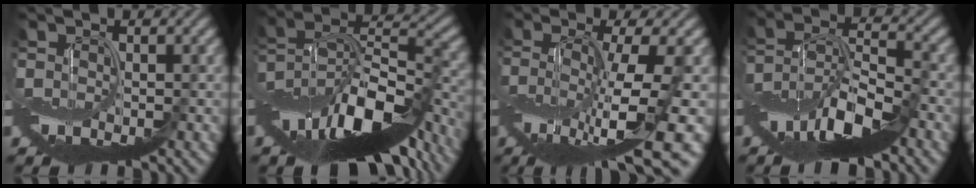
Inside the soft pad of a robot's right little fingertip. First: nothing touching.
{"total": 15.0, "force": [-7.5, 6.6, 11.2], "torque": [-0.201, 0.008, -0.126]}
{"total": 9.3, "force": [-3.5, 1.7, 8.4], "torque": [-0.156, -0.015, -0.066]}
{"total": 8.8, "force": [-5.2, 2.8, 6.6], "torque": [-0.119, 0.008, -0.106]}